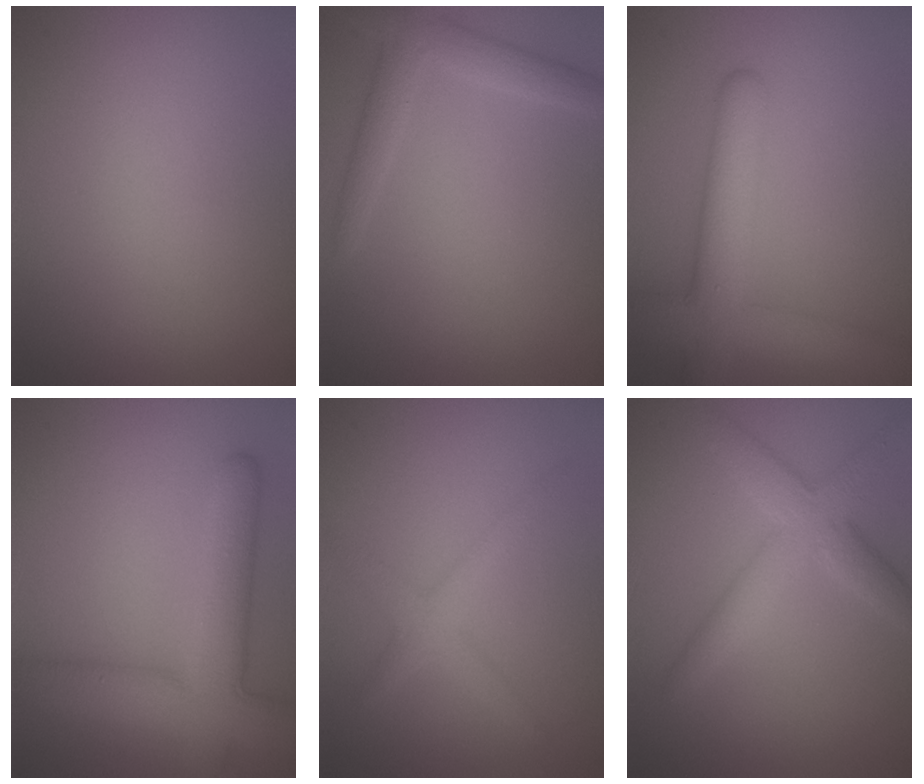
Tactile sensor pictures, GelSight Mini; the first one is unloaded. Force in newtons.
{"total": 2.7, "press": 2.7, "slide": 0.1}
{"total": 6.0, "press": 6.0, "slide": 0.2}
{"total": 7.7, "press": 7.7, "slide": 0.3}
{"total": 2.3, "press": 2.3, "slide": 0.2}
{"total": 4.4, "press": 4.4, "slide": 0.2}